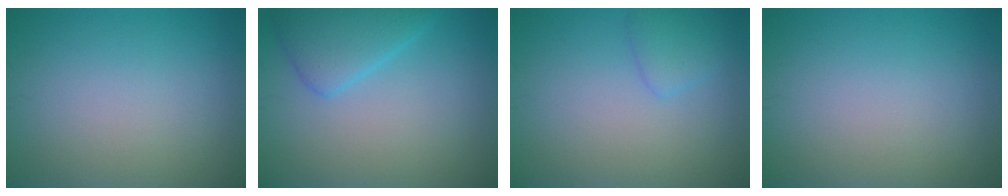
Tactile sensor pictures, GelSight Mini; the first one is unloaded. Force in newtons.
{"total": 3.8, "press": 3.8, "slide": 0.3}
{"total": 1.7, "press": 1.7, "slide": 0.2}
{"total": 0.0}